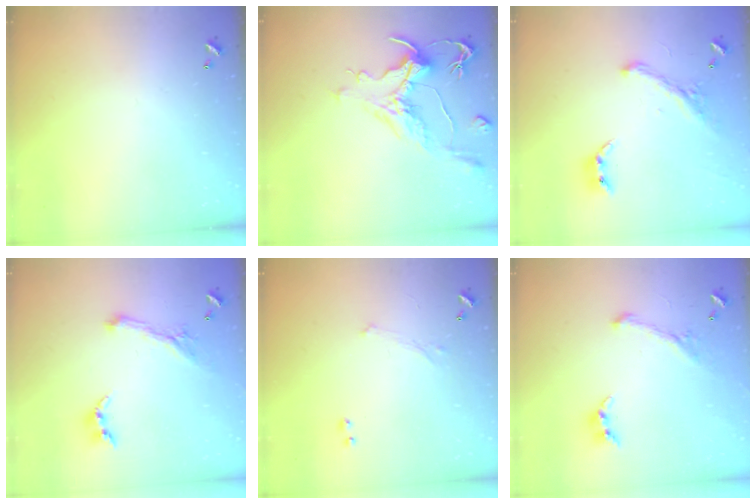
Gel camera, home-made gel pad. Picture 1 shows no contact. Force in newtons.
{"total": 1.1, "press": 0.0, "slide": 1.1}
{"total": 2.6, "press": 2.3, "slide": 1.3}
{"total": 0.8, "press": 0.8, "slide": 0.2}
{"total": 0.7, "press": 0.3, "slide": 0.6}
{"total": 1.4, "press": 0.6, "slide": 1.2}